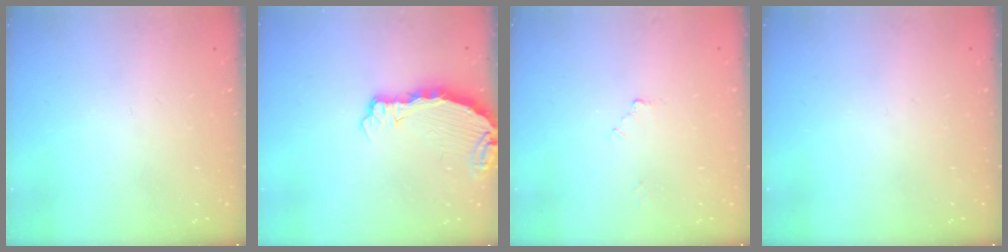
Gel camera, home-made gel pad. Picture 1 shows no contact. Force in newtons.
{"total": 3.9, "press": 3.9, "slide": 0.4}
{"total": 2.1, "press": 2.1, "slide": 0.3}
{"total": 0.0}